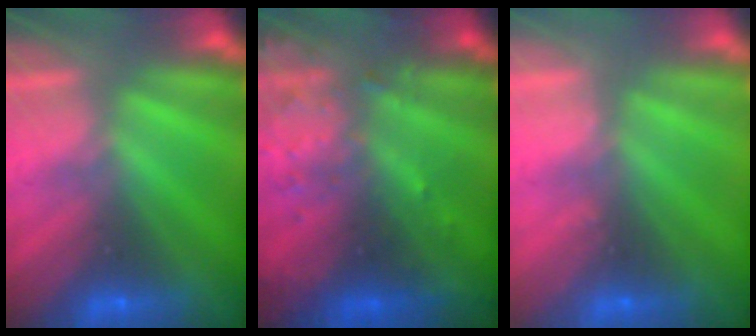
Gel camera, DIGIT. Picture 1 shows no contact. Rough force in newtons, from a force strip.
{"total": 7.9}
{"total": 2.4}